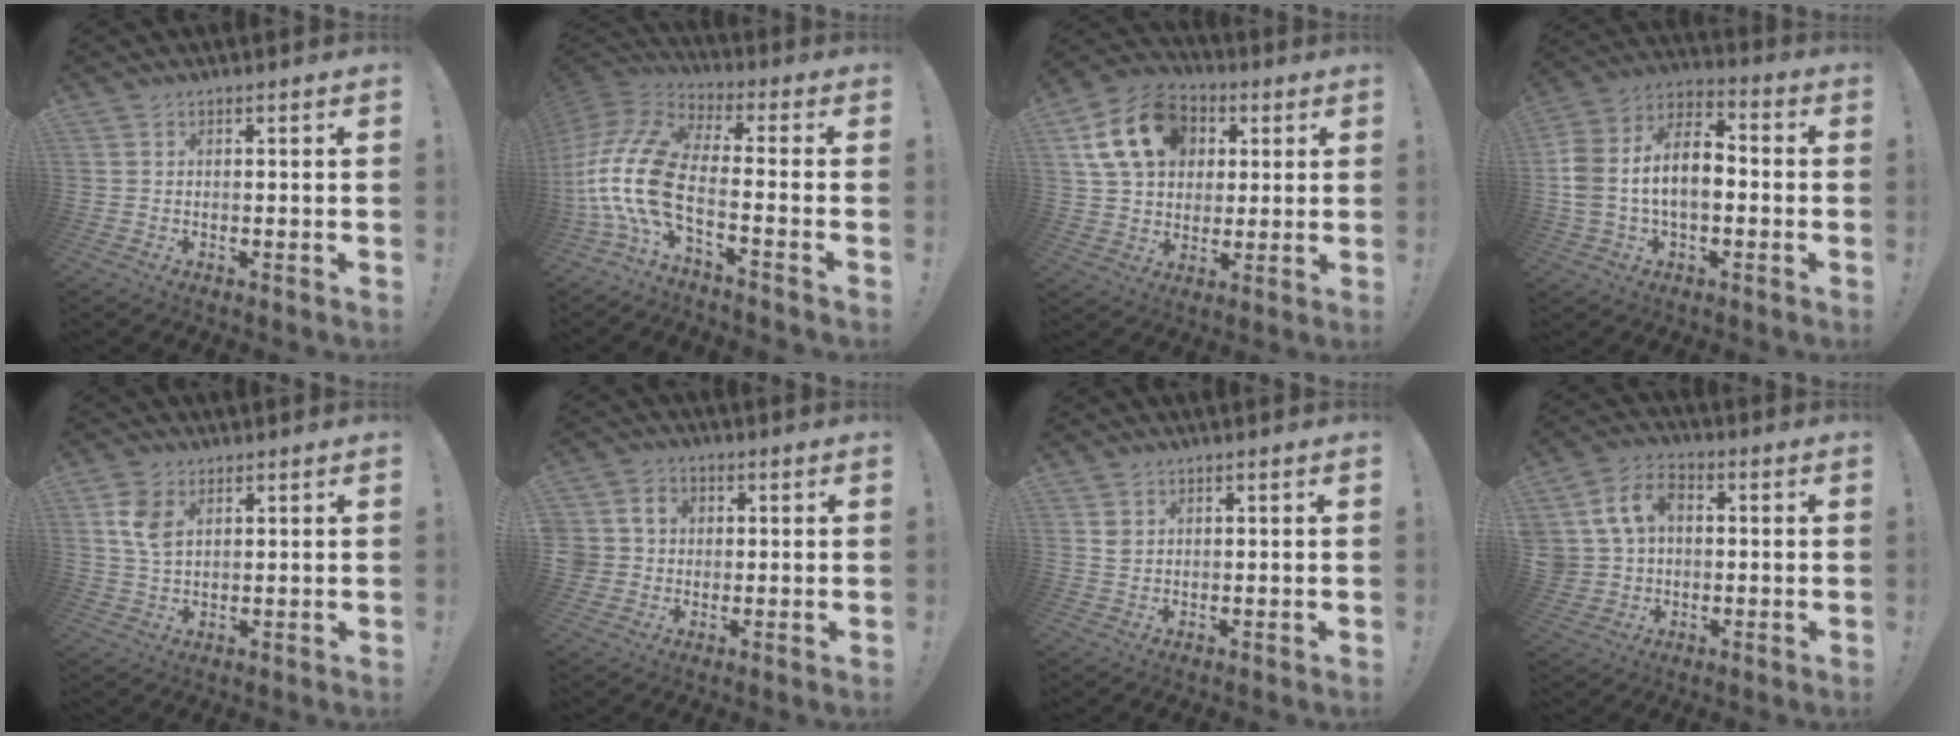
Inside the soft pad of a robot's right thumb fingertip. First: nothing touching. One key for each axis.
{"total": 16.7, "fx": -2.7, "fy": 8.1, "fz": 14.4, "tx": -0.318, "ty": 0.006, "tz": -0.046}
{"total": 18.1, "fx": 6.2, "fy": 13.5, "fz": 10.4, "tx": -0.169, "ty": -0.008, "tz": 0.121}
{"total": 15.0, "fx": -1.1, "fy": 10.0, "fz": 11.2, "tx": -0.211, "ty": 0.019, "tz": -0.017}
{"total": 7.3, "fx": 2.9, "fy": 4.6, "fz": 5.0, "tx": -0.086, "ty": -0.005, "tz": 0.054}
{"total": 6.8, "fx": 0.7, "fy": 6.5, "fz": 1.9, "tx": -0.036, "ty": 0.003, "tz": 0.018}
{"total": 1.8, "fx": 1.1, "fy": 1.2, "fz": 0.7, "tx": -0.001, "ty": -0.005, "tz": 0.018}
{"total": 11.6, "fx": 3.0, "fy": 9.1, "fz": 6.5, "tx": -0.119, "ty": 0.014, "tz": 0.065}